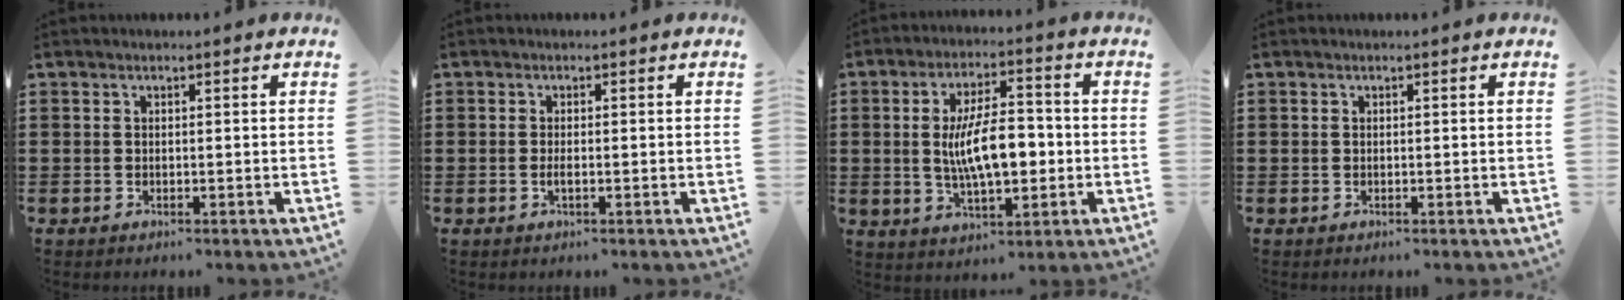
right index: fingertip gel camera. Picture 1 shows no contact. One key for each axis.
{"total": 1.1, "fx": -0.3, "fy": 0.2, "fz": 1.0, "tx": -0.020, "ty": -0.002, "tz": -0.005}
{"total": 9.9, "fx": -0.3, "fy": 4.2, "fz": 9.0, "tx": -0.159, "ty": 0.002, "tz": -0.012}
{"total": 0.0}